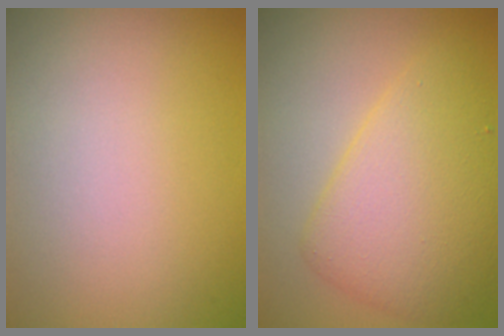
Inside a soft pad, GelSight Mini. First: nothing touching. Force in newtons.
{"total": 6.1, "press": 6.1, "slide": 0.1}